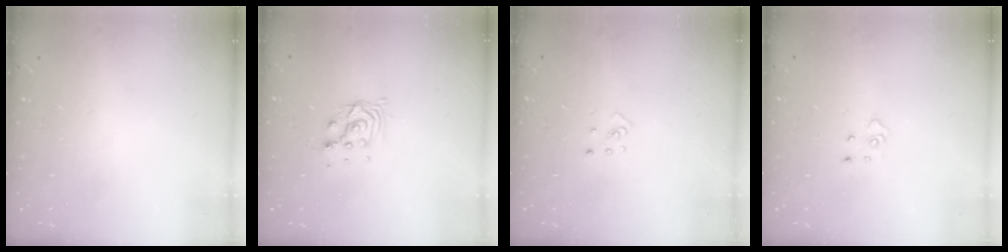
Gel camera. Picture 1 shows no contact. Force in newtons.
{"total": 6.8, "press": 6.8, "slide": 0.5}
{"total": 2.0, "press": 2.0, "slide": 0.3}
{"total": 3.7, "press": 3.7, "slide": 0.3}